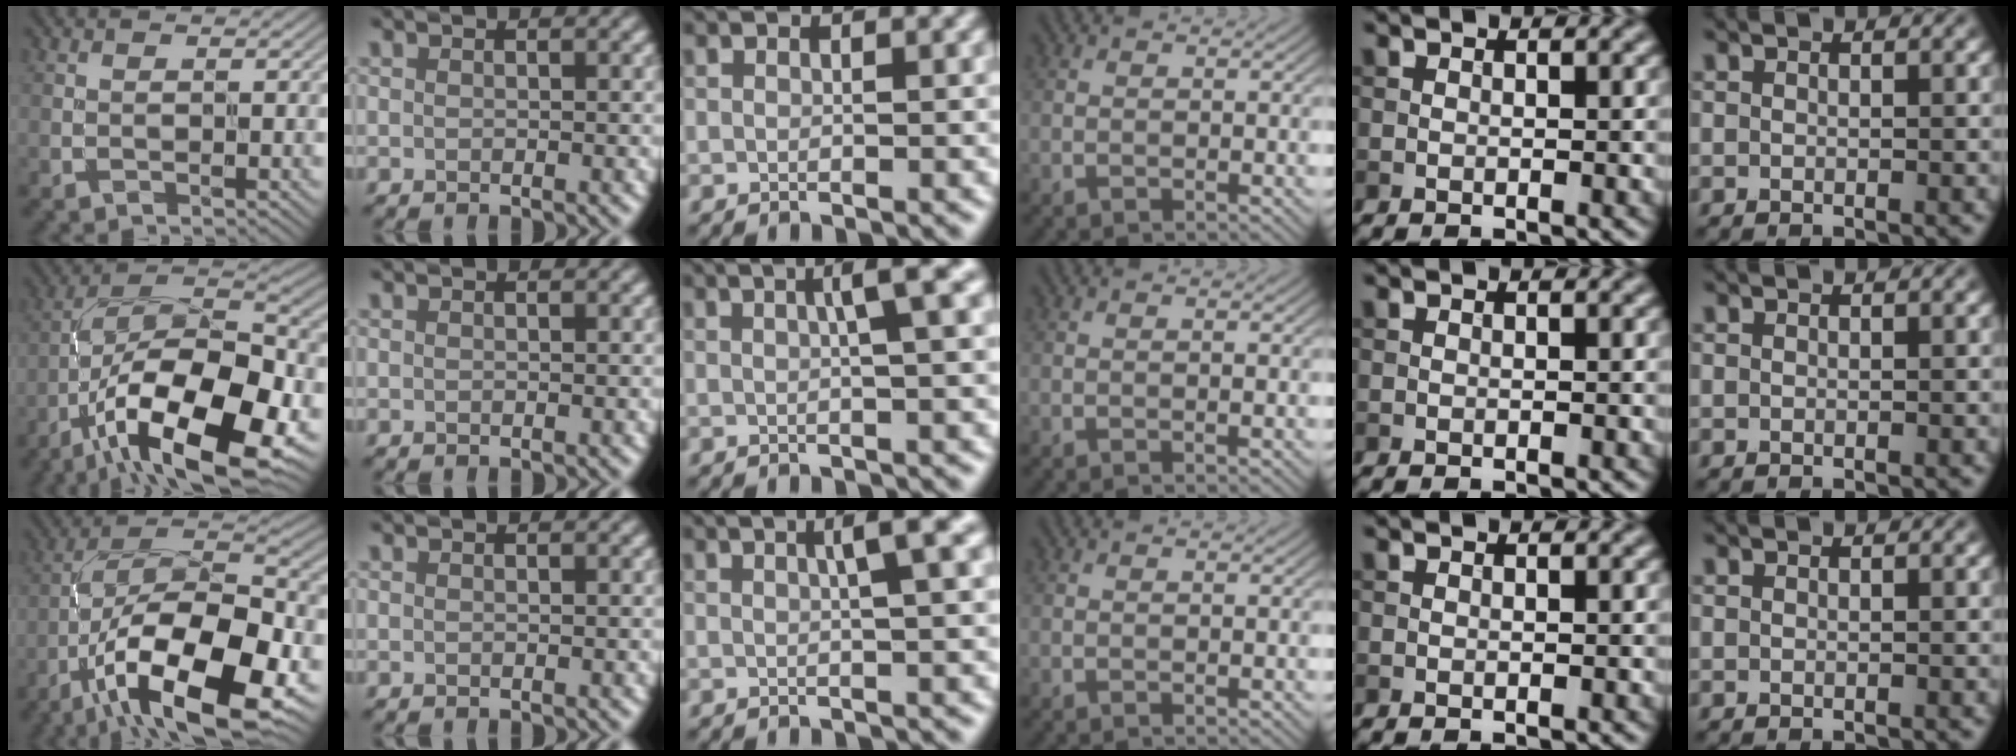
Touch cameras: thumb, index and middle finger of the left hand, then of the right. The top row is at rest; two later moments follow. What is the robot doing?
{"motion": "screw", "object": "medicine bottle"}